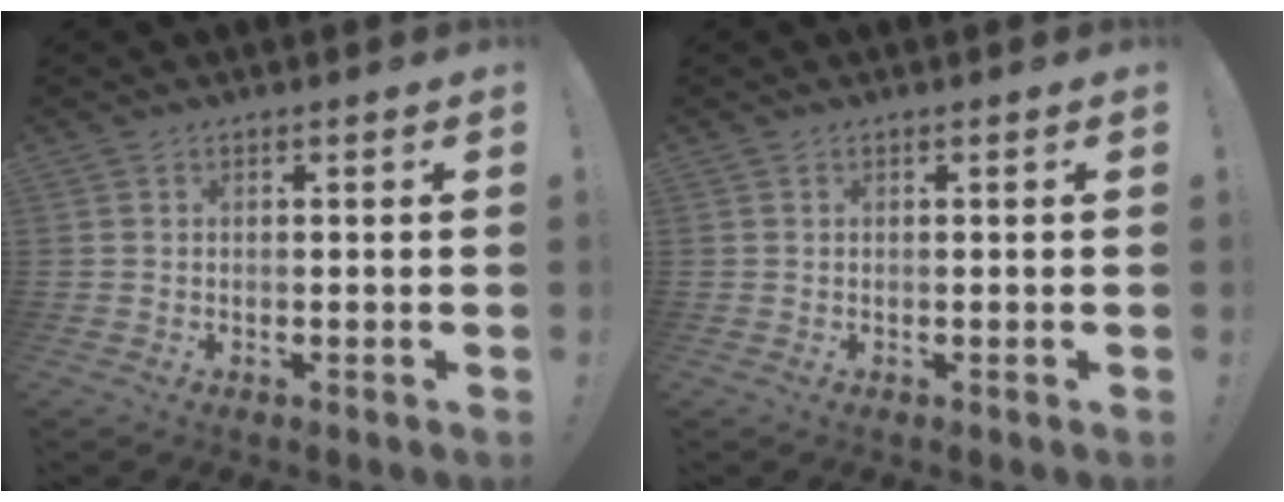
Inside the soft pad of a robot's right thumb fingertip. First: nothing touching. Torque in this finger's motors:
{"motor_torque": [-0.02, 0.10, -0.08, 0.04, 0.02]}